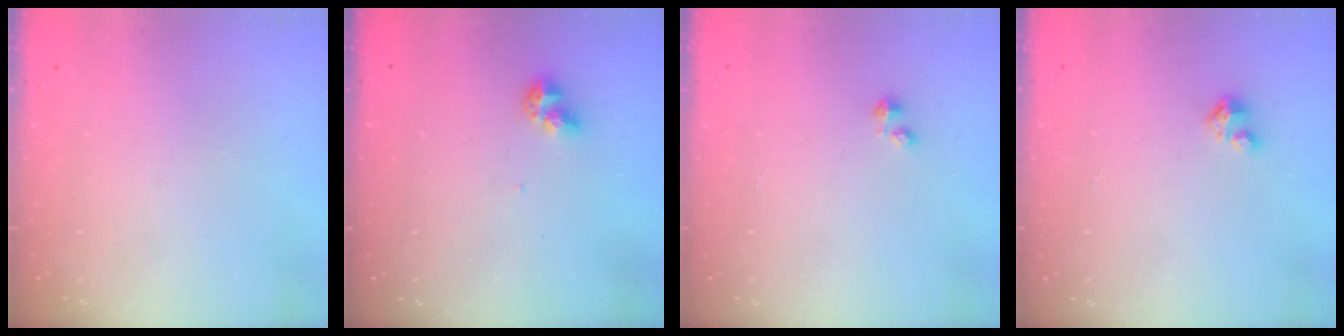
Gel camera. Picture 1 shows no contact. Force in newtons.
{"total": 6.6, "press": 6.5, "slide": 0.4}
{"total": 0.0}
{"total": 1.6, "press": 1.6, "slide": 0.1}